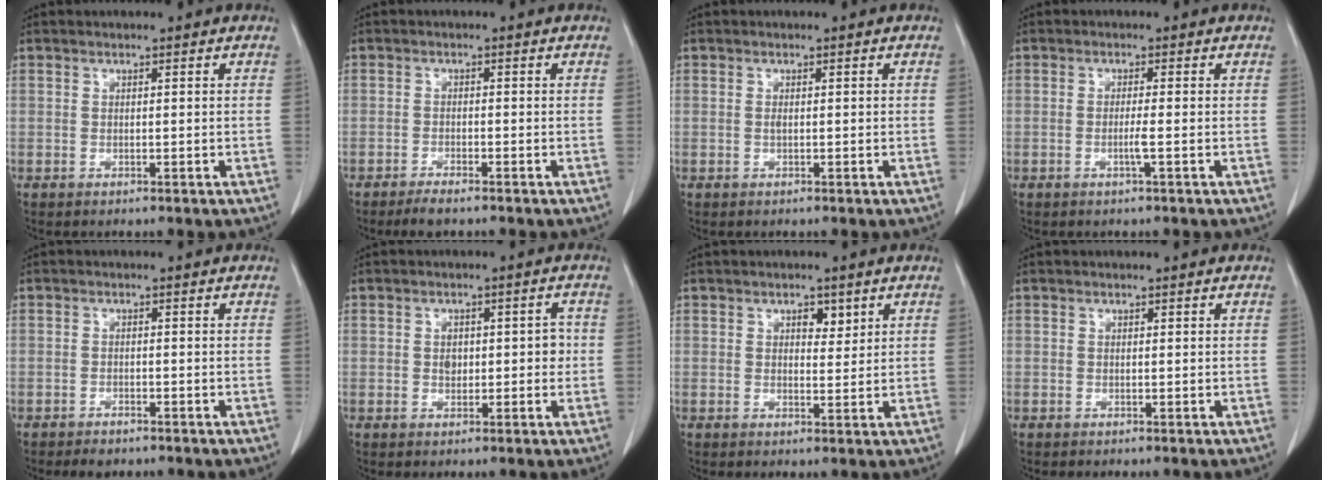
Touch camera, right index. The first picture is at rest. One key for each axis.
{"total": 2.7, "fx": -2.2, "fy": 0.3, "fz": 1.4, "tx": -0.029, "ty": -0.005, "tz": -0.040}
{"total": 0.8, "fx": 0.0, "fy": 0.3, "fz": 0.7, "tx": -0.016, "ty": -0.001, "tz": 0.002}
{"total": 1.8, "fx": -0.6, "fy": -0.4, "fz": 1.7, "tx": -0.034, "ty": -0.003, "tz": -0.012}
{"total": 2.3, "fx": -1.8, "fy": 0.9, "fz": 1.0, "tx": -0.015, "ty": -0.001, "tz": -0.024}
{"total": 3.8, "fx": 0.0, "fy": 2.4, "fz": 3.0, "tx": -0.039, "ty": 0.012, "tz": 0.004}
{"total": 2.3, "fx": 1.3, "fy": 1.3, "fz": 1.4, "tx": -0.017, "ty": -0.002, "tz": 0.020}
{"total": 0.0}